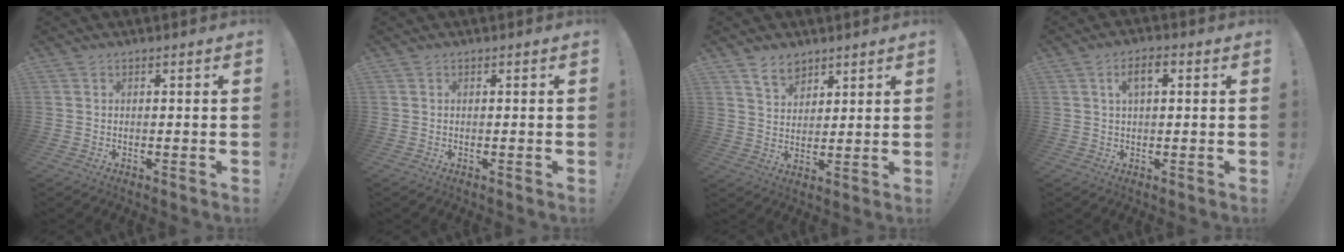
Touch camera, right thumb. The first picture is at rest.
{"total": 0.0}
{"total": 6.9, "force": [5.1, 4.1, 2.1], "torque": [-0.033, -0.027, 0.095]}
{"total": 4.5, "force": [1.3, 2.0, 3.9], "torque": [-0.065, 0.006, 0.018]}